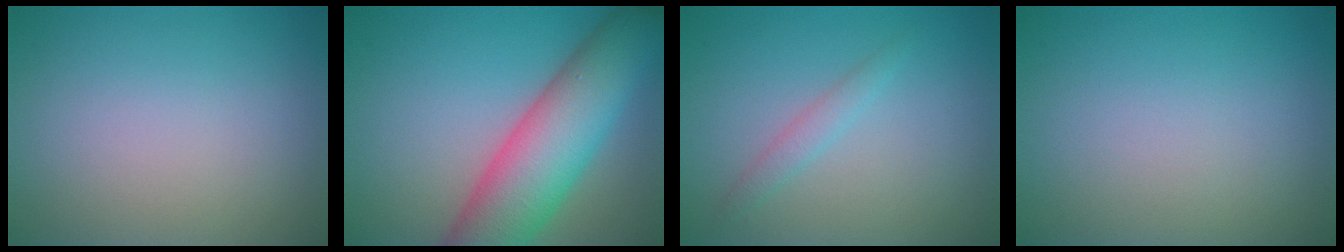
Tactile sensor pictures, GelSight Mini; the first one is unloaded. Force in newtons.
{"total": 10.3, "press": 10.3, "slide": 0.6}
{"total": 1.3, "press": 1.3, "slide": 0.1}
{"total": 0.0}